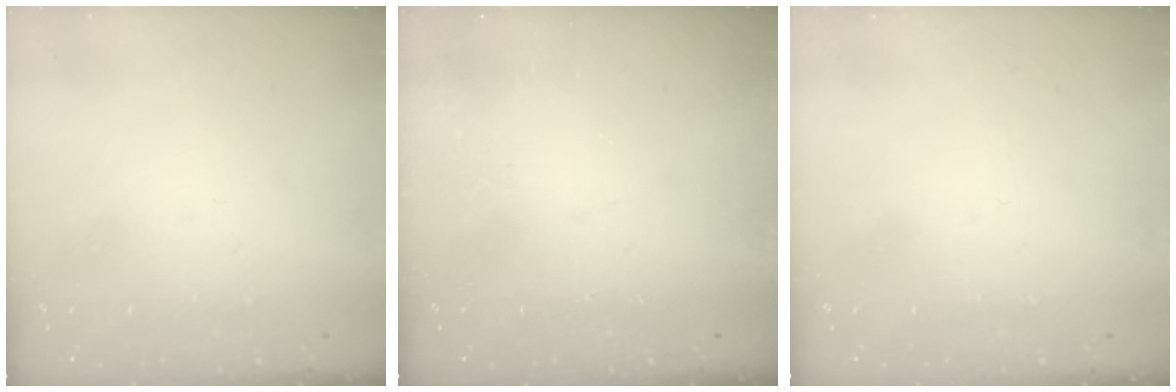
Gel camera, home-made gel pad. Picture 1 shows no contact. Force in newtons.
{"total": 0.6, "press": 0.6, "slide": 0.2}
{"total": 0.0}